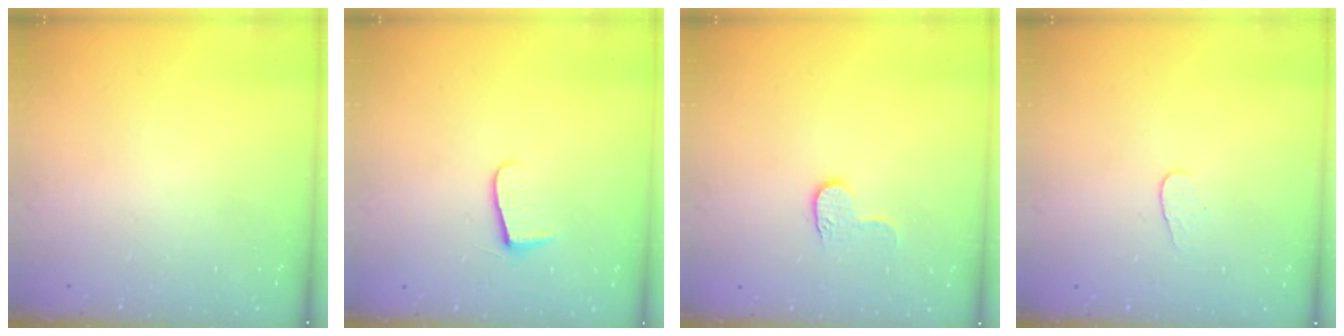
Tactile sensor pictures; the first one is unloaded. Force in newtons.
{"total": 6.5, "press": 6.5, "slide": 0.8}
{"total": 4.6, "press": 4.6, "slide": 0.3}
{"total": 3.9, "press": 3.9, "slide": 0.4}